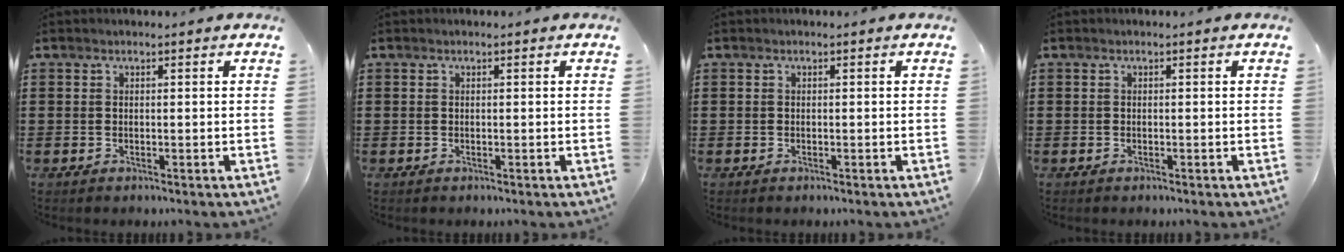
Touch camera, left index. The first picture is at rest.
{"total": 0.0}
{"total": 0.0}
{"total": 0.0}